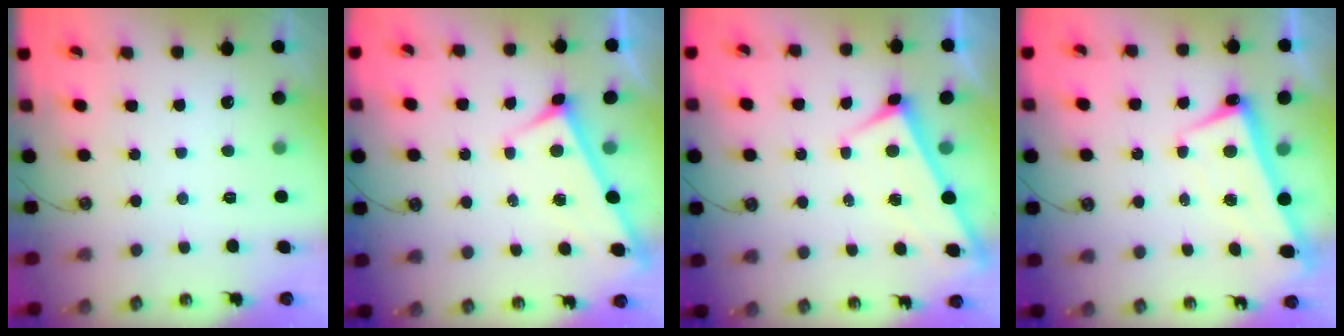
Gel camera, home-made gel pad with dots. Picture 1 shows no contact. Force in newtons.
{"total": 3.6, "press": 3.6, "slide": 0.3}
{"total": 1.8, "press": 1.8, "slide": 0.1}
{"total": 2.8, "press": 2.7, "slide": 0.7}